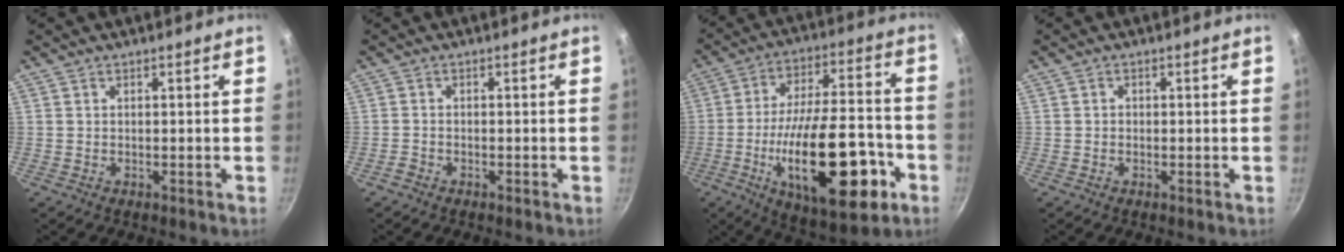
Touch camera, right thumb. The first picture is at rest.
{"total": 1.1, "force": [-0.9, 0.4, 0.4], "torque": [-0.022, 0.010, -0.023]}
{"total": 25.9, "force": [-8.7, 10.5, 22.1], "torque": [-0.323, 0.030, -0.125]}
{"total": 0.7, "force": [-0.1, 0.6, 0.2], "torque": [-0.003, 0.004, -0.001]}